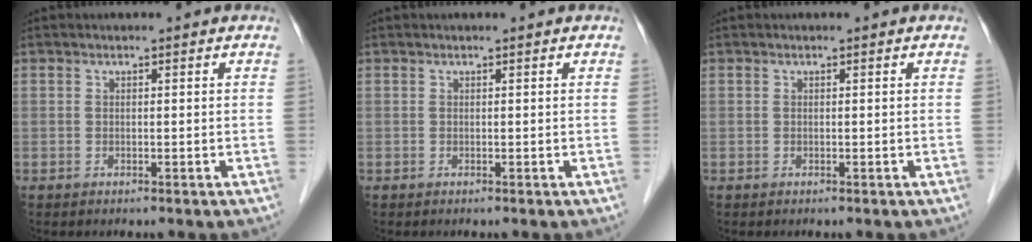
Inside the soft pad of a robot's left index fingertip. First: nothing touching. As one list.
[{"total": 0.0}, {"total": 0.0}]